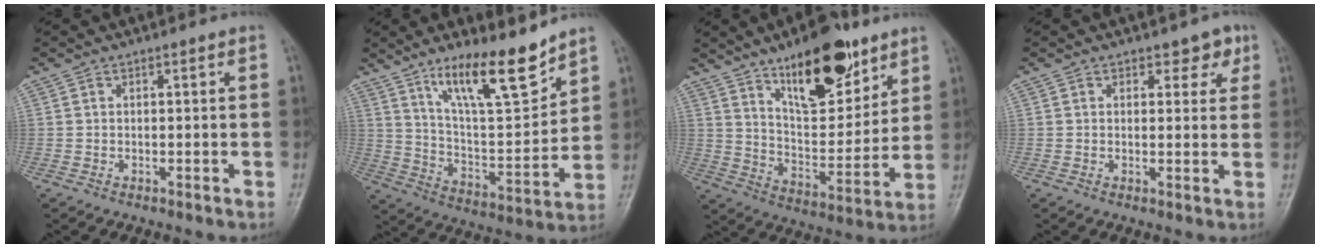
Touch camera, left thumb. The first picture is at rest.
{"total": 15.6, "force": [11.2, 3.7, 10.2], "torque": [-0.146, -0.076, 0.205]}
{"total": 18.2, "force": [11.5, 7.4, 12.1], "torque": [-0.140, -0.069, 0.194]}
{"total": 3.2, "force": [1.9, 2.2, 1.4], "torque": [0.012, -0.008, 0.022]}